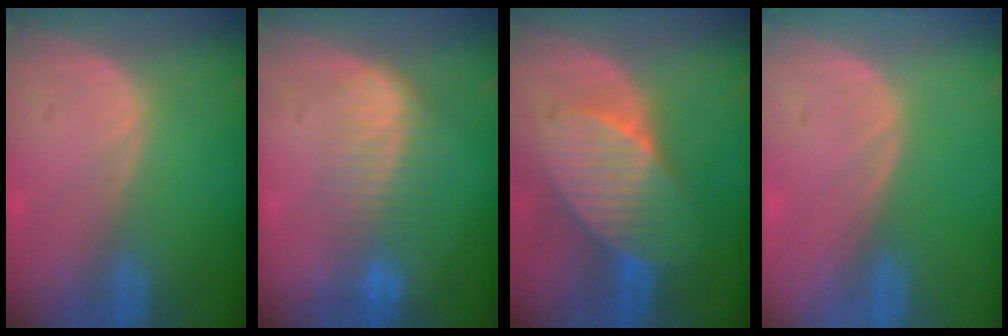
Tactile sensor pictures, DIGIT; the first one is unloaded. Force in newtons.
{"total": 7.2, "press": 6.2, "slide": 3.7}
{"total": 7.4, "press": 7.4, "slide": 0.5}
{"total": 0.0}